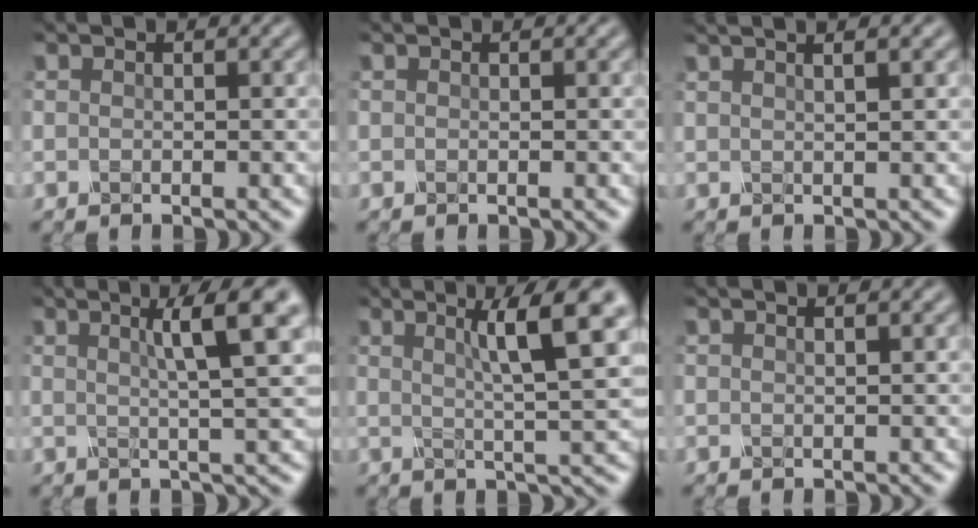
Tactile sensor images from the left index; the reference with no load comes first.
{"total": 0.0}
{"total": 3.8, "force": [2.4, 1.2, 2.7], "torque": [-0.009, 0.026, 0.000]}
{"total": 6.0, "force": [2.3, 0.8, 5.5], "torque": [-0.064, 0.012, 0.030]}
{"total": 6.7, "force": [2.5, 0.8, 6.2], "torque": [-0.082, 0.007, 0.037]}
{"total": 0.7, "force": [0.5, -0.1, 0.5], "torque": [-0.005, 0.001, 0.001]}